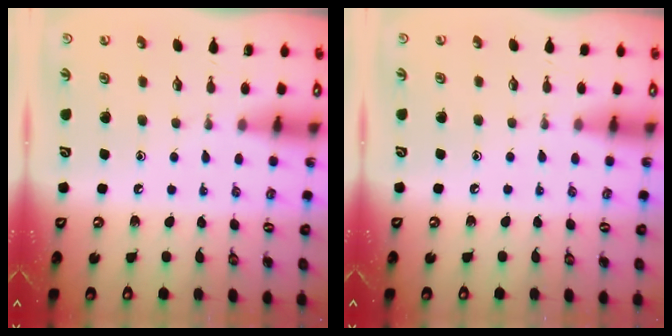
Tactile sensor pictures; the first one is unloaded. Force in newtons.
{"total": 3.3, "press": 3.2, "slide": 0.6}